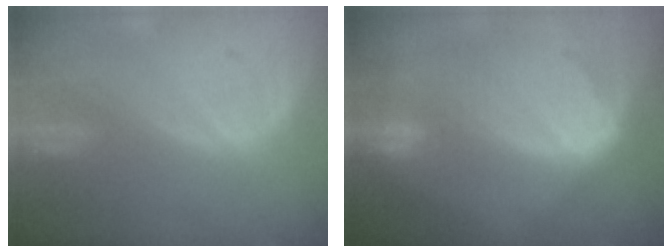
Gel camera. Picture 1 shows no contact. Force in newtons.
{"total": 10.5, "press": 9.1, "slide": 5.2}